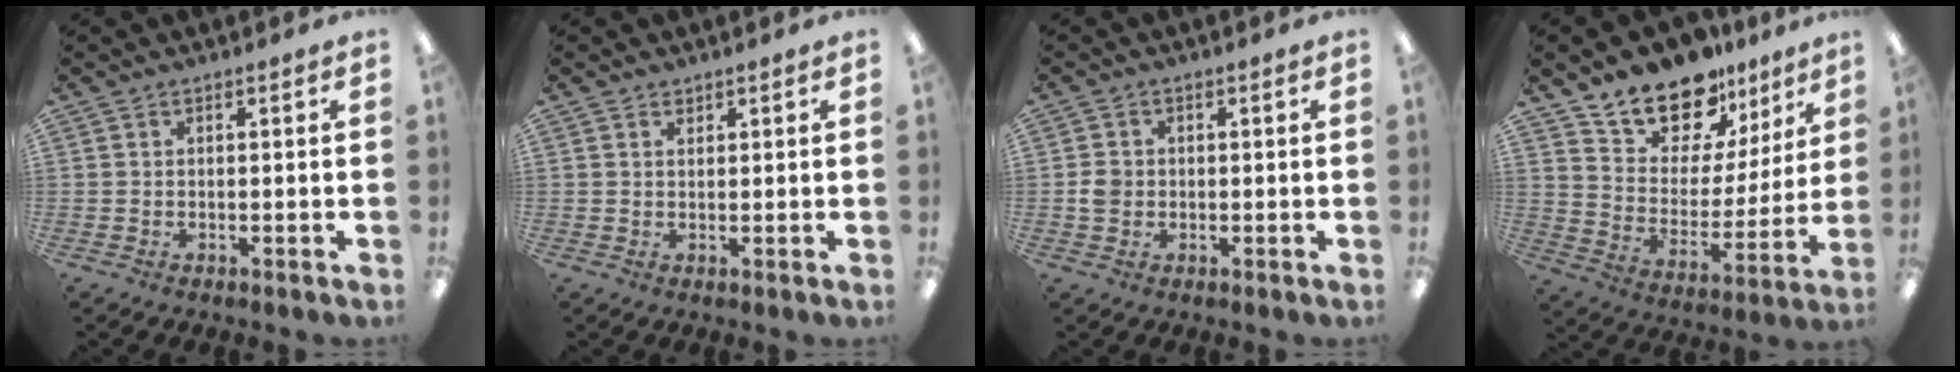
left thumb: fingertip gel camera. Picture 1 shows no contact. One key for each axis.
{"total": 1.3, "fx": 1.1, "fy": 0.6, "fz": 0.2, "tx": 0.004, "ty": -0.003, "tz": 0.018}
{"total": 2.9, "fx": -0.2, "fy": 2.7, "fz": 1.1, "tx": -0.012, "ty": 0.002, "tz": -0.006}
{"total": 15.7, "fx": 13.6, "fy": 7.1, "fz": 3.0, "tx": -0.074, "ty": -0.117, "tz": 0.254}